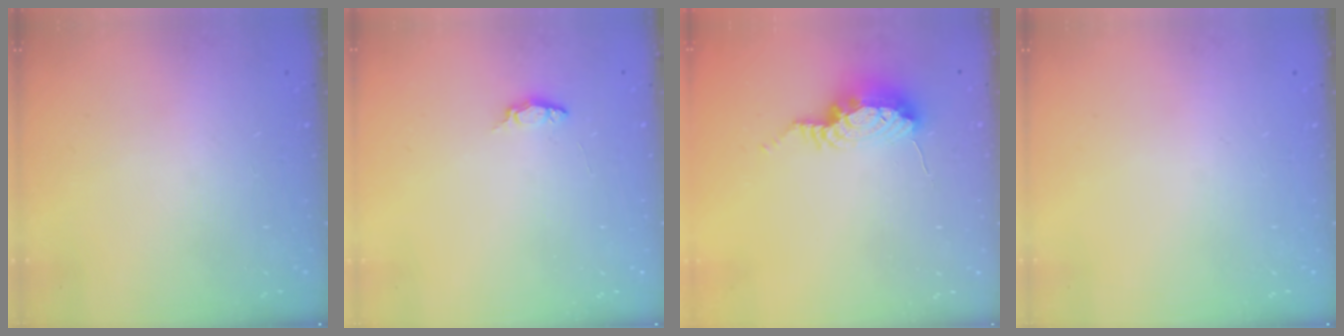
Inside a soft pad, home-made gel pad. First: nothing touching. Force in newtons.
{"total": 4.9, "press": 4.9, "slide": 0.4}
{"total": 14.9, "press": 10.6, "slide": 10.4}
{"total": 0.0}